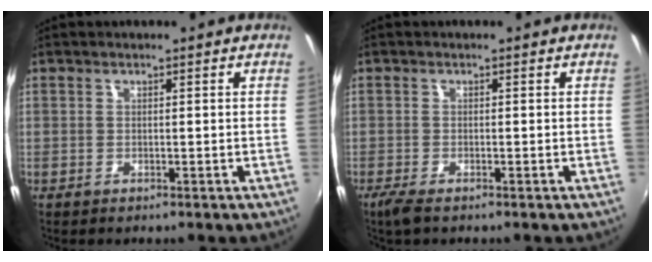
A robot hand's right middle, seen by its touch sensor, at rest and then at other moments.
{"total": 2.5, "force": [-1.8, 0.5, 1.7], "torque": [-0.039, -0.011, -0.035]}